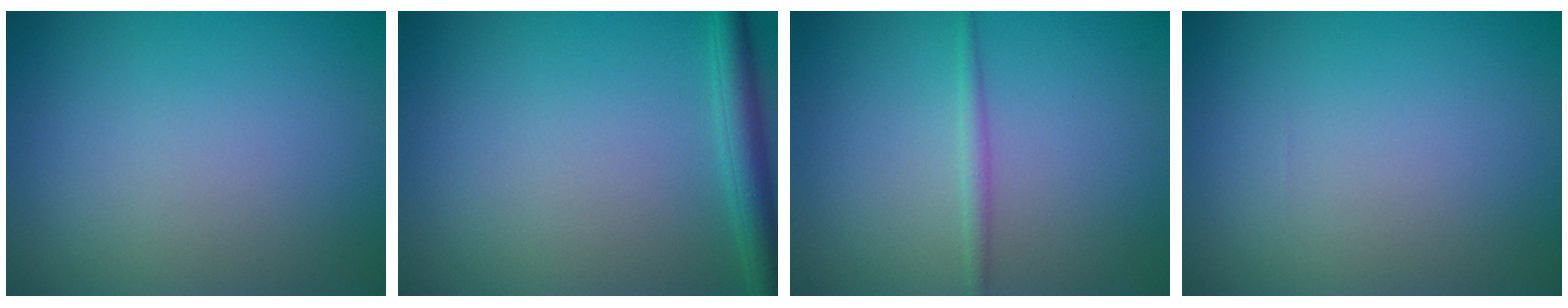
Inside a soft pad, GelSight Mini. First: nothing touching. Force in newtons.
{"total": 2.7, "press": 2.7, "slide": 0.1}
{"total": 1.2, "press": 1.2, "slide": 0.0}
{"total": 0.0}